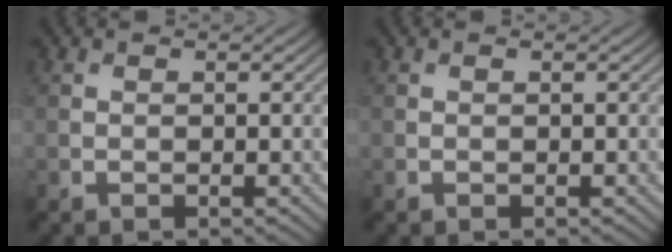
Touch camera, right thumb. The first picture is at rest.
{"total": 0.0}